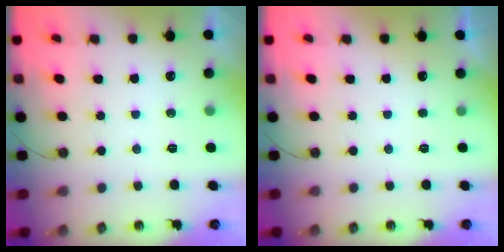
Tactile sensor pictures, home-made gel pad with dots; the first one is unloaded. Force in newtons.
{"total": 0.0}